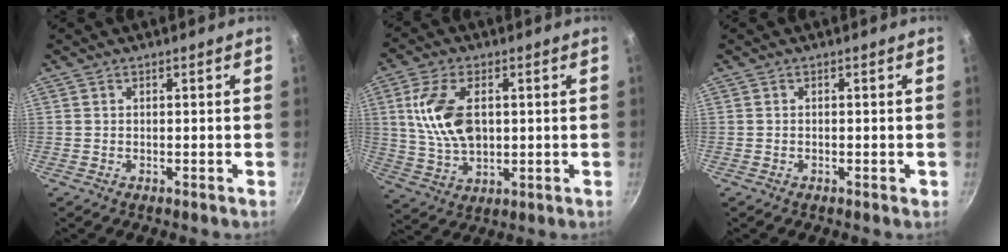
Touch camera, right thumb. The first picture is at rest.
{"total": 12.2, "force": [2.1, 7.1, 9.7], "torque": [-0.174, -0.008, 0.042]}
{"total": 0.6, "force": [-0.2, 0.3, 0.4], "torque": [-0.004, 0.002, -0.004]}